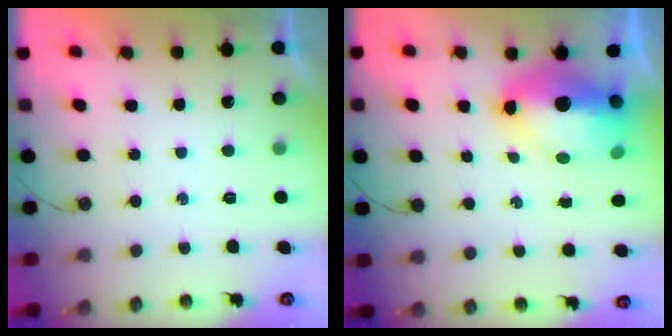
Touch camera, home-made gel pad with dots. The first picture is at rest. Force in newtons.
{"total": 12.5, "press": 12.4, "slide": 1.1}